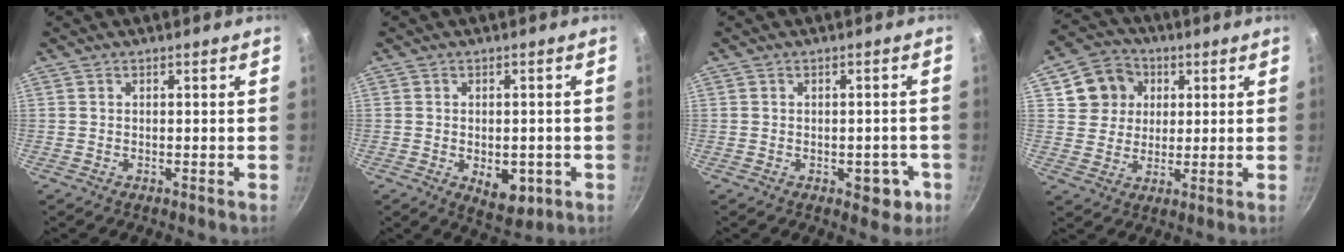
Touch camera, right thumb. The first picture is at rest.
{"total": 7.2, "force": [-2.0, 4.4, 5.4], "torque": [-0.049, -0.002, -0.017]}
{"total": 5.0, "force": [-1.7, 3.2, 3.5], "torque": [-0.013, 0.013, -0.015]}
{"total": 9.7, "force": [3.2, 8.5, 3.3], "torque": [-0.028, 0.011, 0.050]}